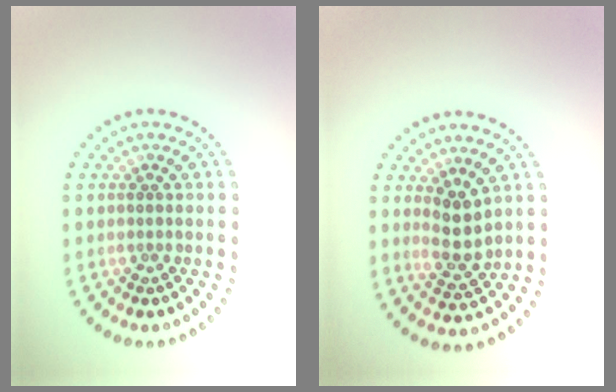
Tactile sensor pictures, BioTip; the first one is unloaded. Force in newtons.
{"total": 2.8, "press": 2.6, "slide": 1.1}